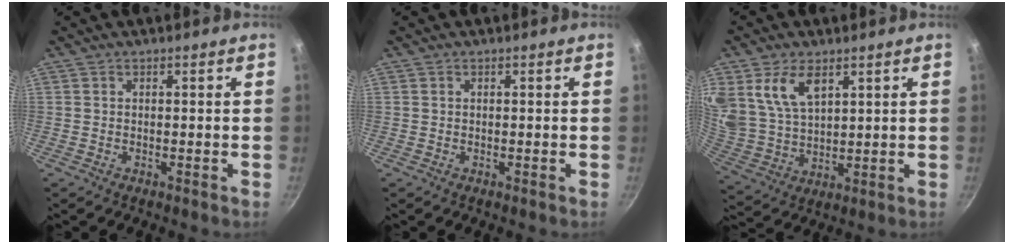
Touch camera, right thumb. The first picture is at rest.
{"total": 0.0}
{"total": 11.0, "force": [5.4, 6.3, 7.1], "torque": [-0.127, -0.031, 0.118]}